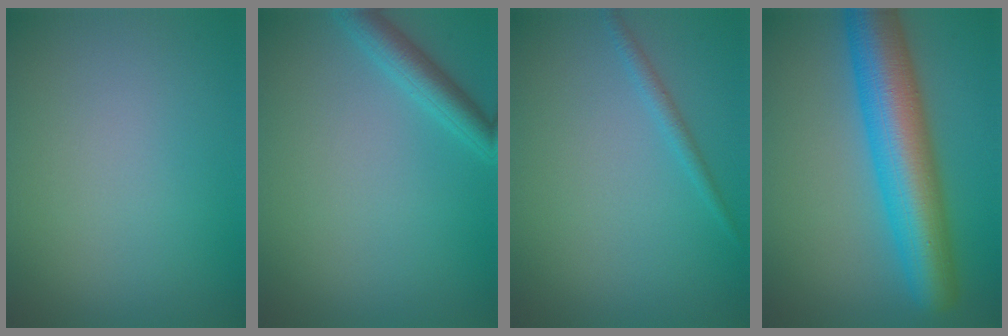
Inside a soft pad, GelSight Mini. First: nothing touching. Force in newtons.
{"total": 2.7, "press": 2.7, "slide": 0.1}
{"total": 1.2, "press": 1.1, "slide": 0.1}
{"total": 9.9, "press": 9.9, "slide": 0.2}